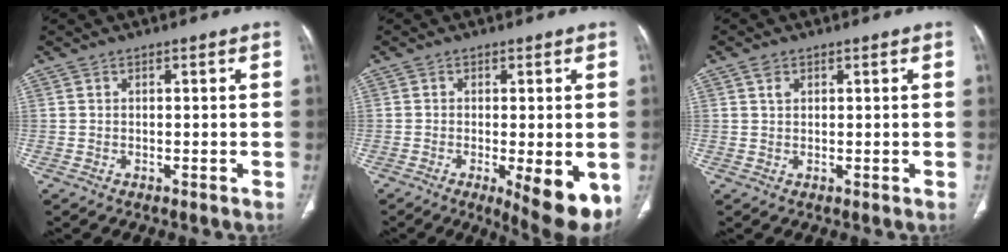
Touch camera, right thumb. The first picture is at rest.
{"total": 9.8, "force": [-3.2, 2.8, 8.9], "torque": [-0.114, -0.019, -0.039]}
{"total": 1.6, "force": [0.8, 1.1, 0.8], "torque": [-0.010, 0.000, 0.014]}